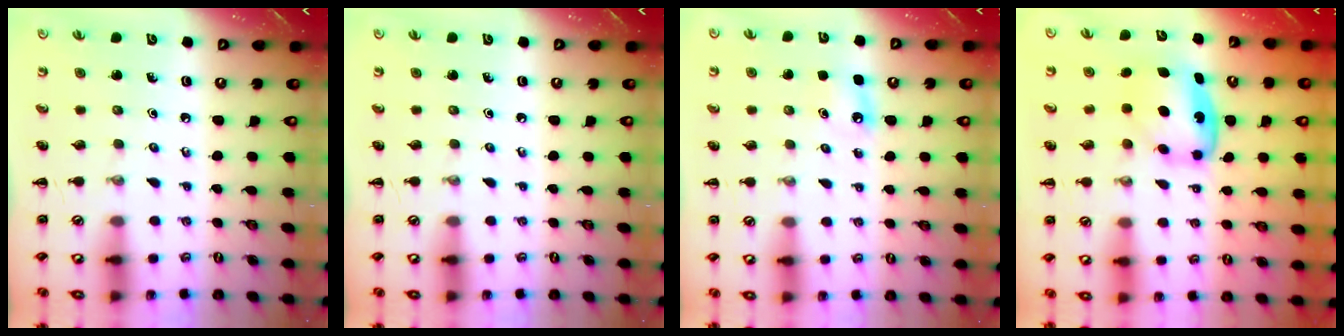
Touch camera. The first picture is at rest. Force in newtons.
{"total": 0.0}
{"total": 3.8, "press": 3.6, "slide": 1.4}
{"total": 6.4, "press": 6.1, "slide": 1.8}